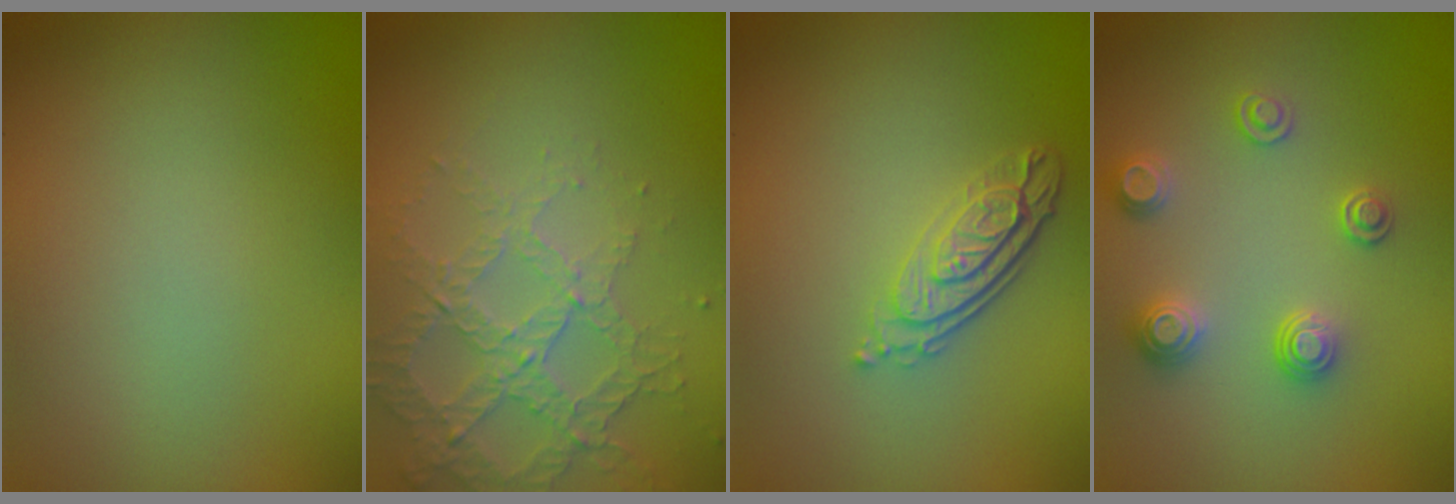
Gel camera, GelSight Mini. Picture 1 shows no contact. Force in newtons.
{"total": 4.3, "press": 3.0, "slide": 3.0}
{"total": 3.7, "press": 2.7, "slide": 2.5}
{"total": 2.6, "press": 2.6, "slide": 0.6}